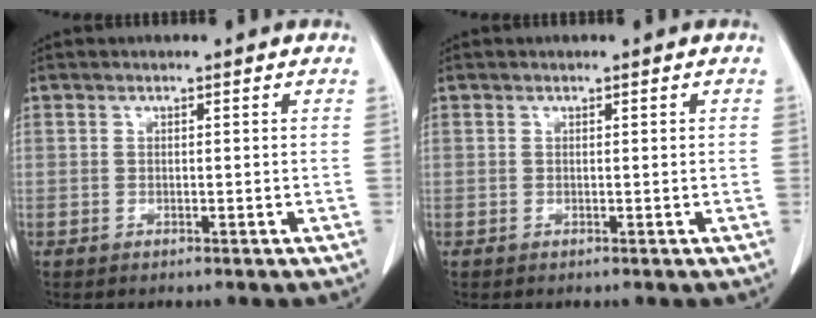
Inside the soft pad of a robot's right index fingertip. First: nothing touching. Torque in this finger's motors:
{"motor_torque": [0.00, 0.04, 0.00, 0.01]}